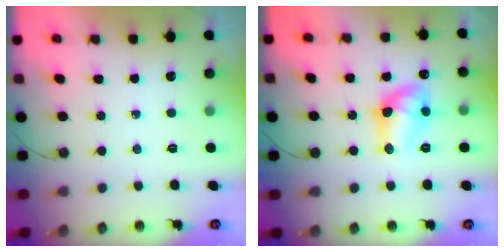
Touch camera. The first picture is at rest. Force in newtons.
{"total": 12.7, "press": 12.7, "slide": 0.8}